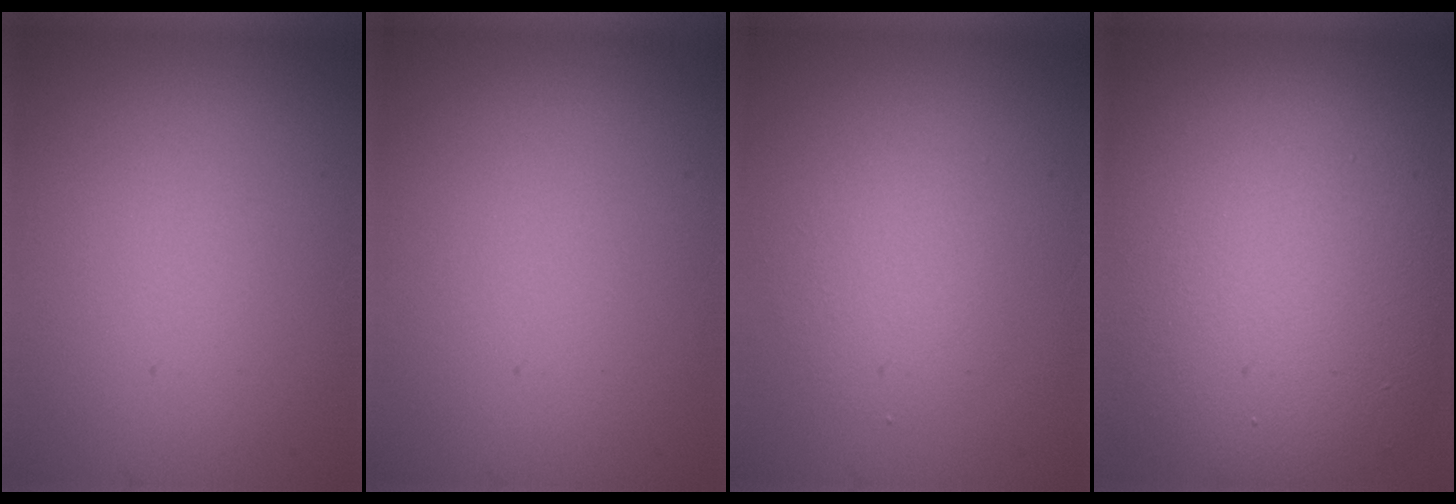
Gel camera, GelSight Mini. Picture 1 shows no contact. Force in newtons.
{"total": 0.0}
{"total": 2.4, "press": 2.4, "slide": 0.1}
{"total": 13.8, "press": 13.8, "slide": 0.7}